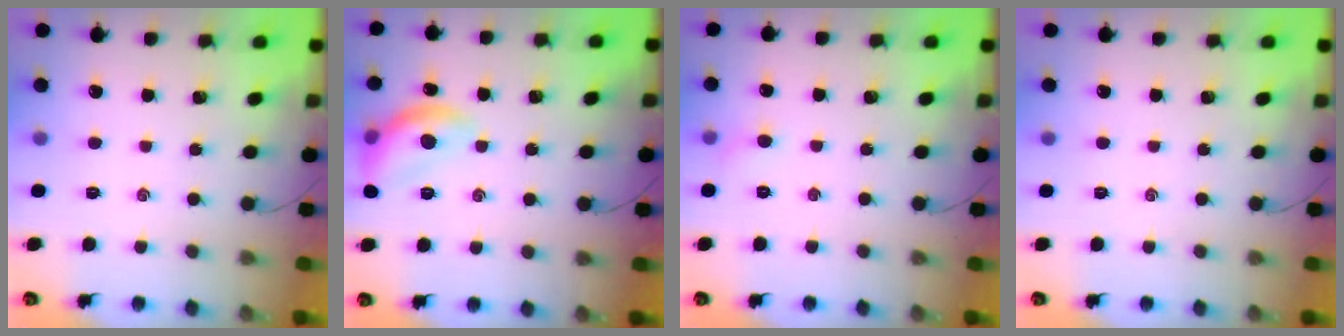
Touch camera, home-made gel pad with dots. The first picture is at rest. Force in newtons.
{"total": 12.7, "press": 12.7, "slide": 0.8}
{"total": 3.3, "press": 3.1, "slide": 1.2}
{"total": 0.0}